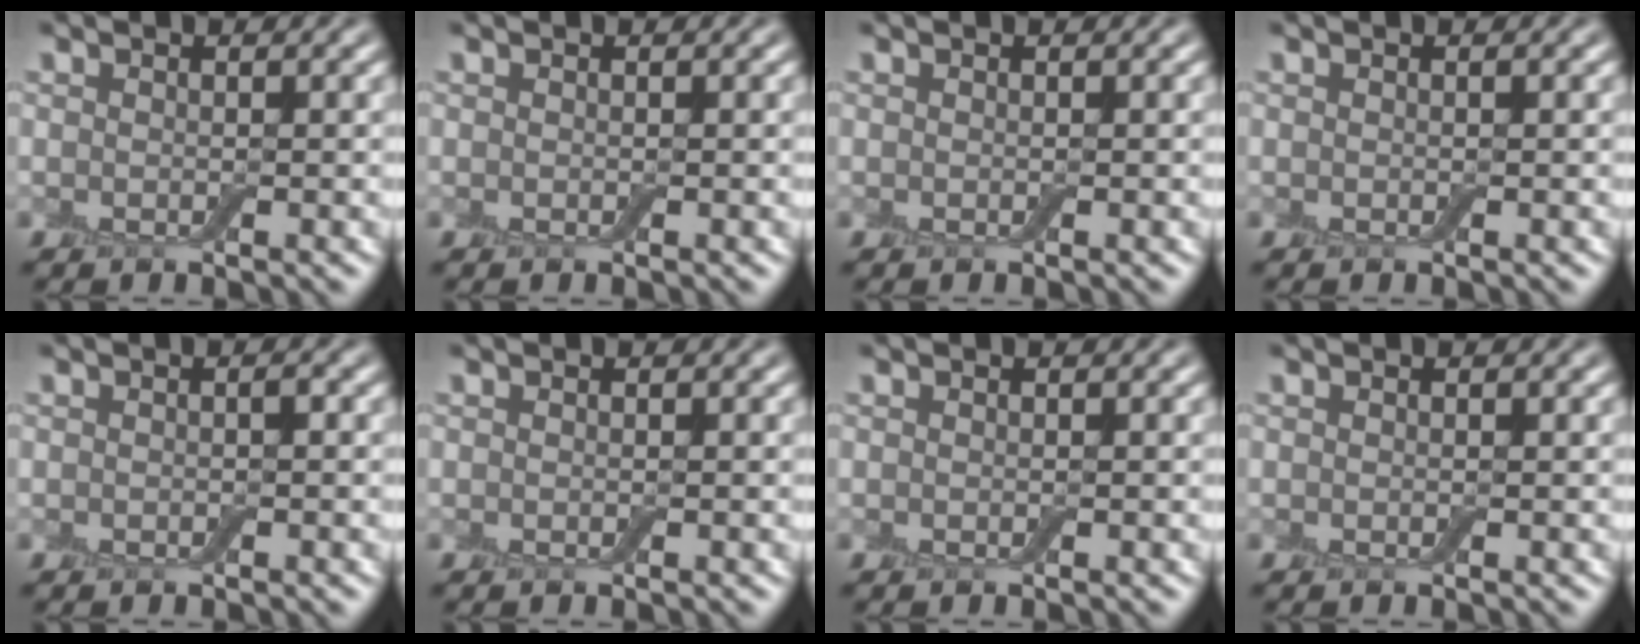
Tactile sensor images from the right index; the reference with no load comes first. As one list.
[{"total": 0.0}, {"total": 0.0}, {"total": 0.0}, {"total": 0.6, "force": [0.0, 0.2, 0.5], "torque": [-0.010, 0.001, 0.000]}, {"total": 0.0}, {"total": 0.0}, {"total": 0.0}]